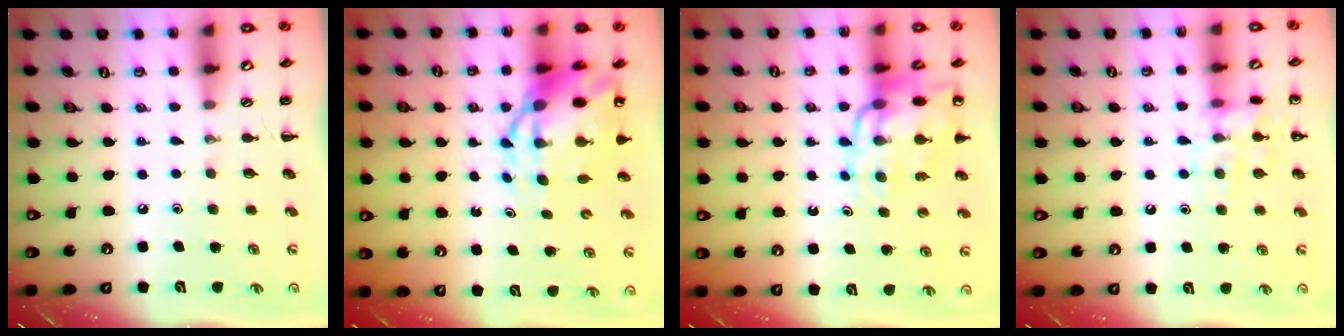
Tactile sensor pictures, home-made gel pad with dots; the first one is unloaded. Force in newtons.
{"total": 10.3, "press": 10.0, "slide": 2.4}
{"total": 13.6, "press": 13.2, "slide": 3.2}
{"total": 11.8, "press": 11.8, "slide": 0.6}